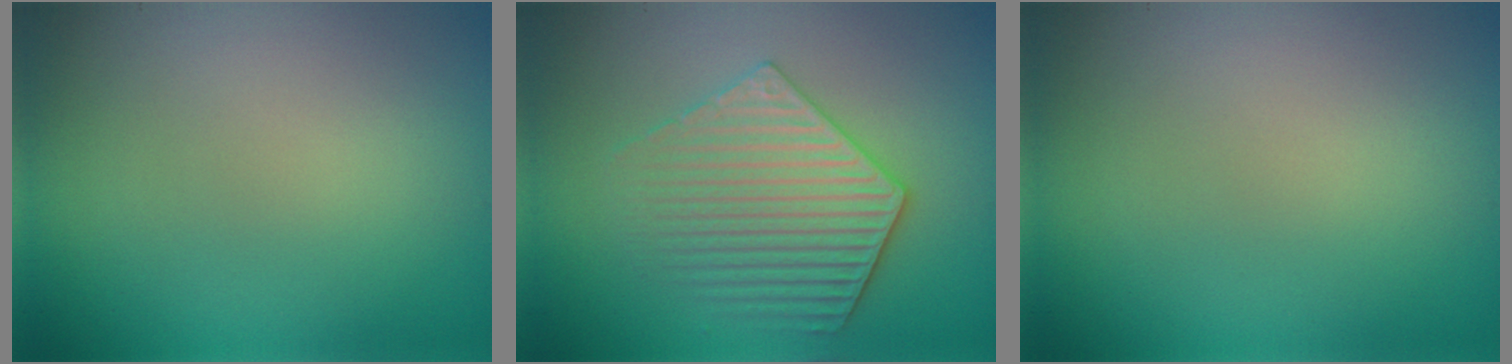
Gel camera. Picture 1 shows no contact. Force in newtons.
{"total": 4.3, "press": 3.9, "slide": 1.8}
{"total": 0.0}